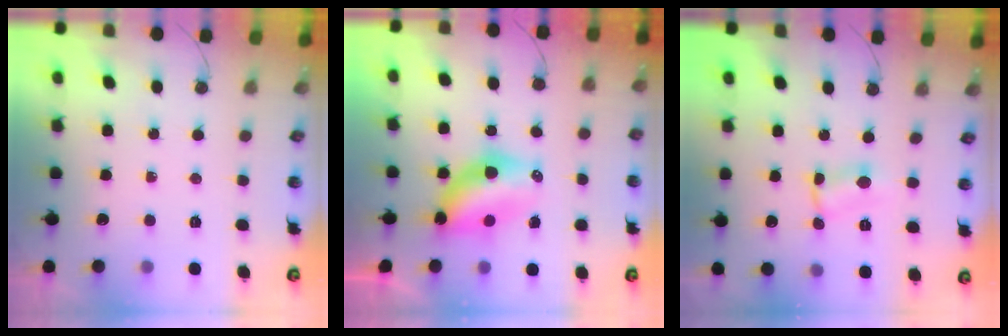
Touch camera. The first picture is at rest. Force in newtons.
{"total": 8.9, "press": 8.1, "slide": 3.8}
{"total": 3.0, "press": 3.0, "slide": 0.3}